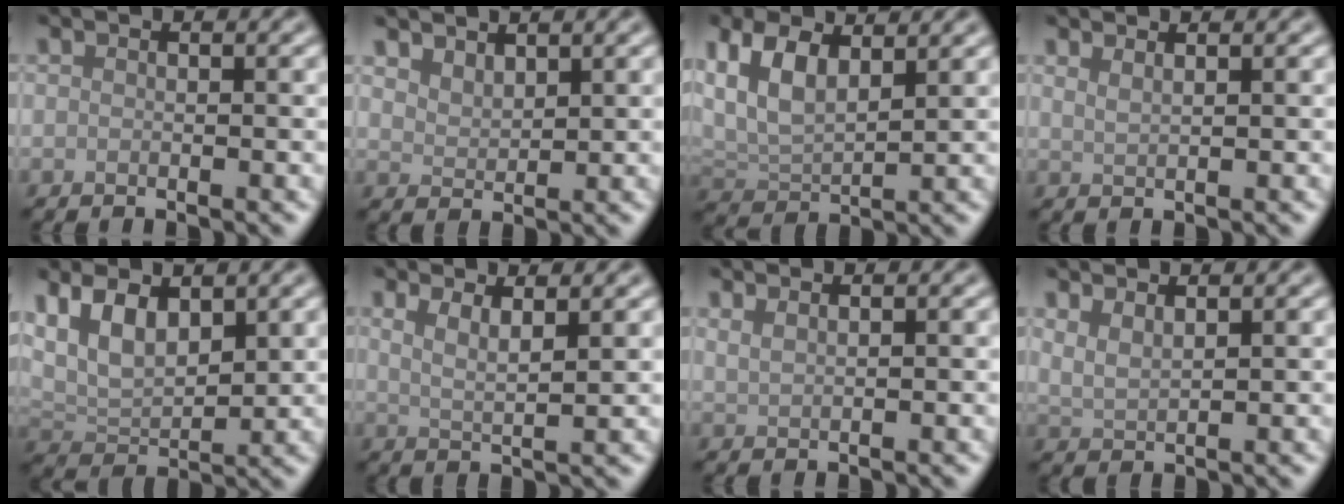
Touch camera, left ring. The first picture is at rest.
{"total": 2.1, "force": [1.9, 0.6, 0.7], "torque": [-0.011, 0.000, 0.040]}
{"total": 6.2, "force": [2.8, 3.3, 4.4], "torque": [-0.100, 0.007, 0.049]}
{"total": 1.5, "force": [1.1, 0.5, 0.8], "torque": [-0.008, -0.001, 0.014]}
{"total": 6.1, "force": [2.7, 3.4, 4.3], "torque": [-0.083, -0.002, 0.048]}
{"total": 2.9, "force": [1.8, 0.8, 2.1], "torque": [-0.028, -0.004, 0.029]}
{"total": 1.6, "force": [1.2, 0.6, 0.8], "torque": [-0.010, 0.001, 0.019]}
{"total": 2.0, "force": [1.5, 0.6, 1.2], "torque": [-0.024, -0.002, 0.033]}